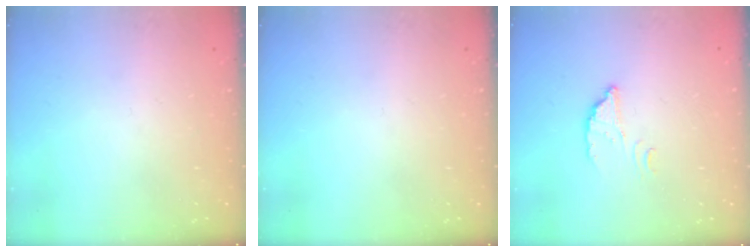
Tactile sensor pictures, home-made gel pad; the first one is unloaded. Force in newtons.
{"total": 0.0}
{"total": 2.8, "press": 2.8, "slide": 0.1}